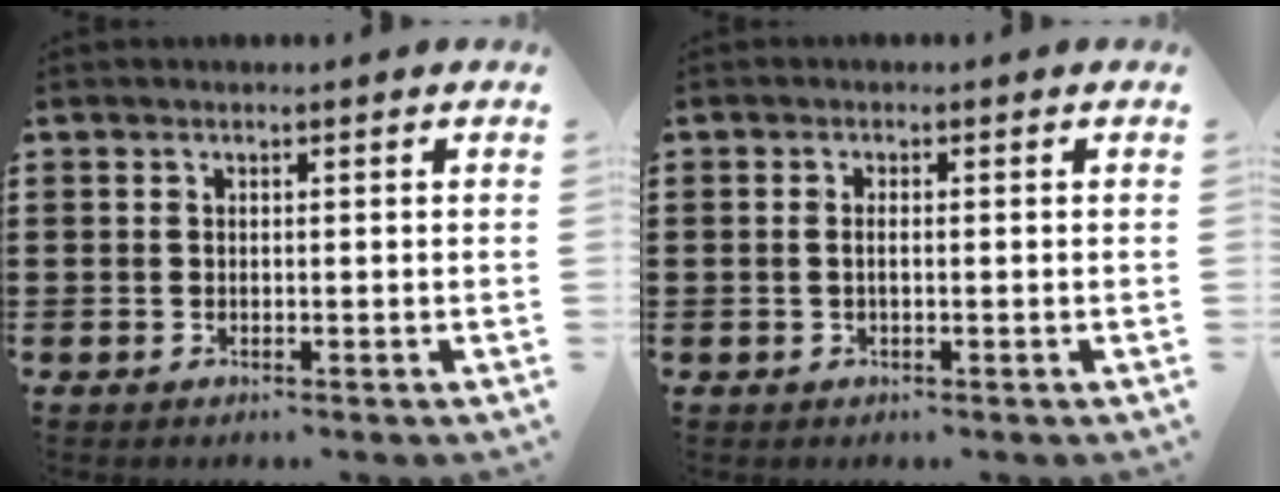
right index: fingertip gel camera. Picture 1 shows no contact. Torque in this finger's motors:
{"motor_torque": [1.23, 0.90, -0.10, -0.02]}